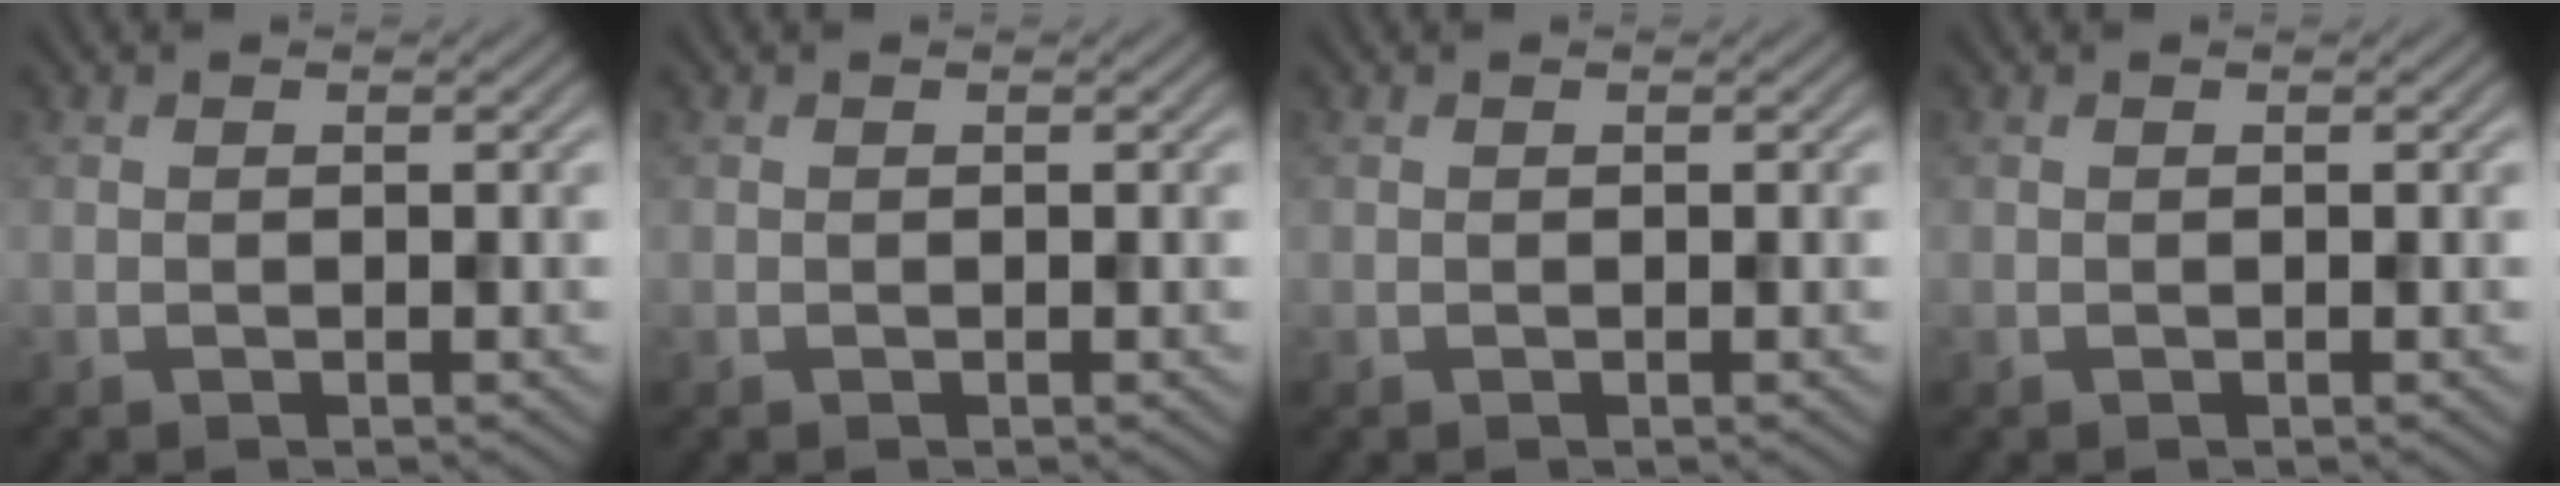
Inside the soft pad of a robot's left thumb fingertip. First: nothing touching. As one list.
[{"total": 0.0}, {"total": 0.0}, {"total": 0.0}]